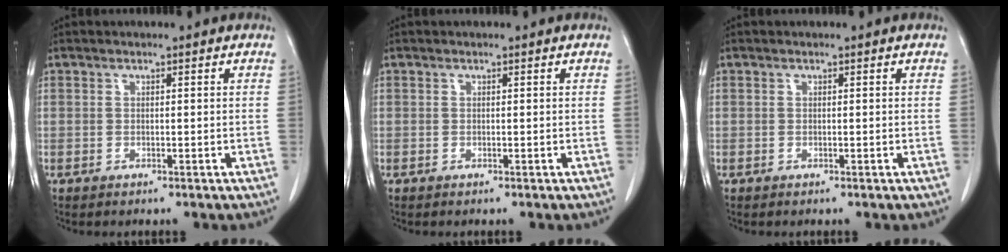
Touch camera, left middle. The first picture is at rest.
{"total": 0.0}
{"total": 0.0}